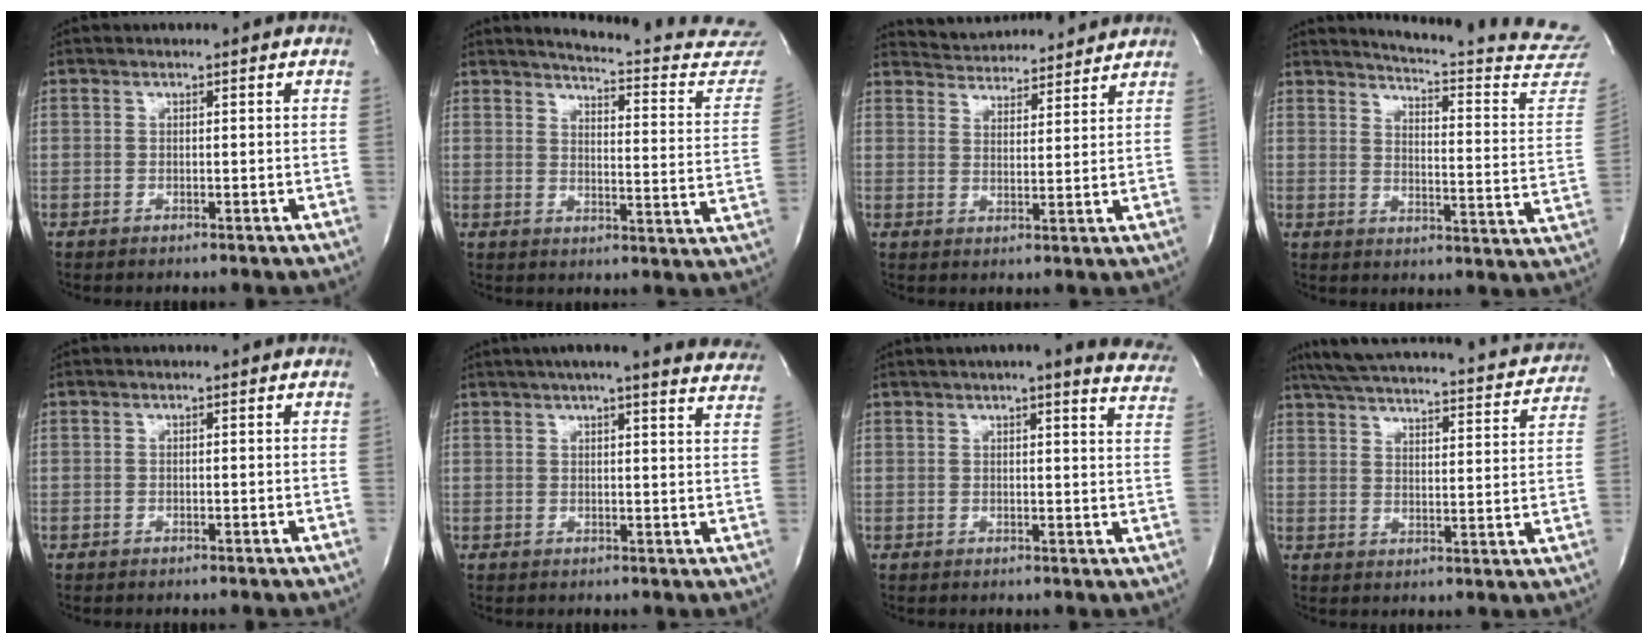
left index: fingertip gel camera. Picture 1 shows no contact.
{"total": 19.5, "force": [18.8, 2.2, 4.6], "torque": [-0.049, -0.110, 0.200]}
{"total": 11.4, "force": [11.1, 1.9, 1.9], "torque": [-0.029, 0.016, 0.154]}
{"total": 20.7, "force": [20.1, -0.7, 4.7], "torque": [-0.073, -0.153, 0.223]}
{"total": 0.0}
{"total": 21.5, "force": [19.4, 2.4, 9.0], "torque": [-0.134, -0.029, 0.217]}
{"total": 15.5, "force": [13.6, 1.9, 7.0], "torque": [-0.086, -0.026, 0.141]}
{"total": 25.6, "force": [23.3, 4.5, 9.4], "torque": [-0.158, -0.023, 0.292]}